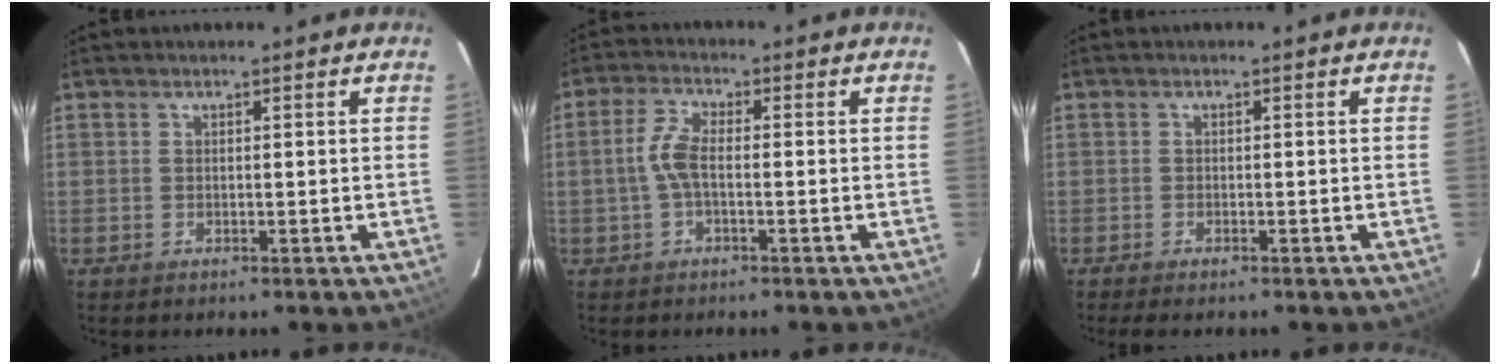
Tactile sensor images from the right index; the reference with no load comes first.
{"total": 4.6, "force": [-0.8, 1.6, 4.3], "torque": [-0.095, 0.010, -0.016]}
{"total": 2.1, "force": [-1.8, 0.4, 1.0], "torque": [-0.026, -0.009, -0.032]}